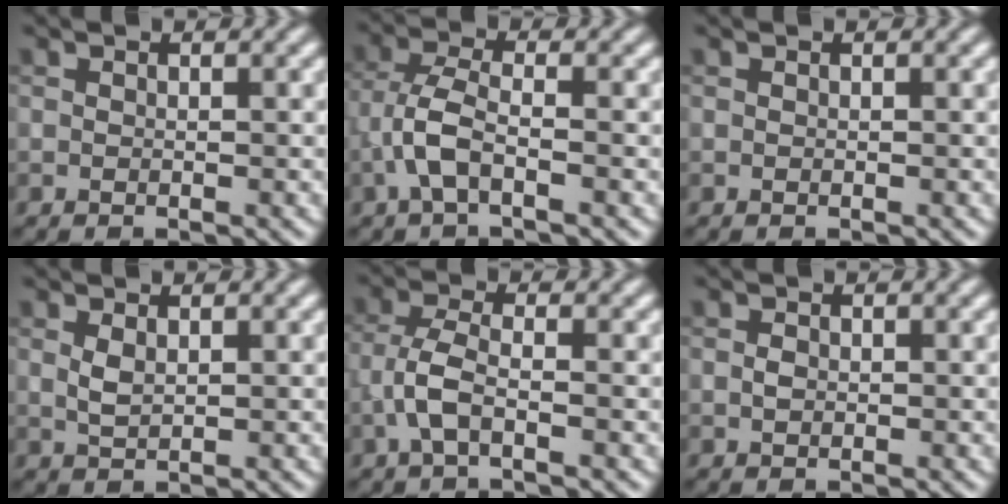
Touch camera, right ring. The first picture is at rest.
{"total": 3.5, "force": [-1.4, 1.3, 2.9], "torque": [-0.069, 0.008, -0.037]}
{"total": 0.0}
{"total": 1.3, "force": [0.5, 0.6, 1.0], "torque": [-0.027, -0.001, 0.015]}
{"total": 3.0, "force": [-1.2, 1.0, 2.5], "torque": [-0.061, 0.007, -0.034]}
{"total": 0.7, "force": [0.0, 0.5, 0.4], "torque": [-0.009, -0.002, -0.001]}